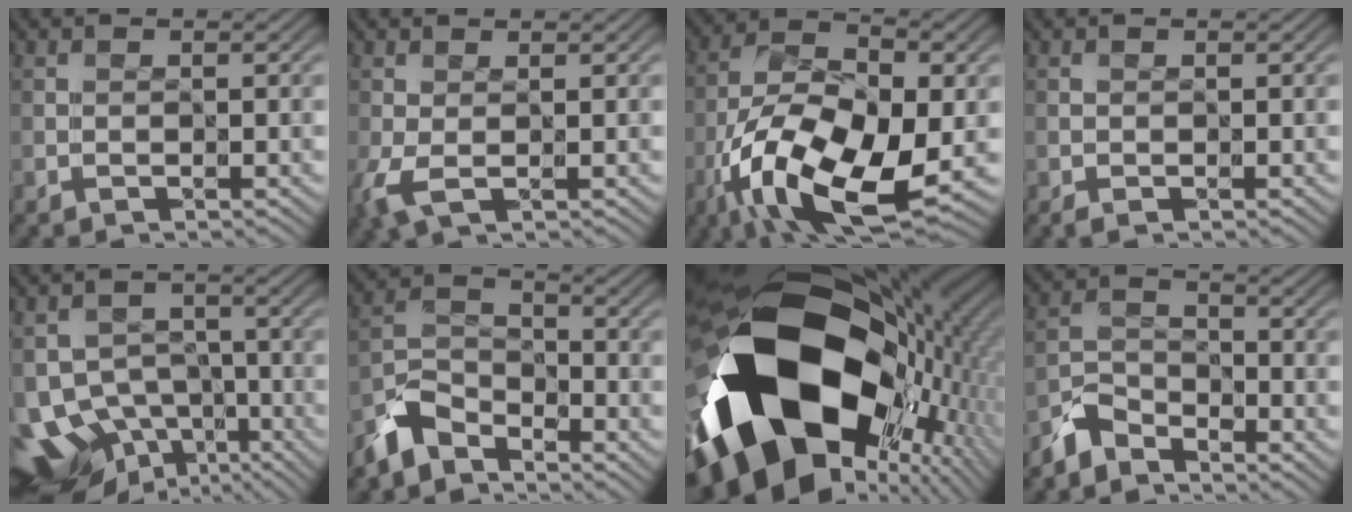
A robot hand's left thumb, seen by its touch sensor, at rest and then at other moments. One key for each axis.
{"total": 2.6, "fx": -0.5, "fy": 1.1, "fz": 2.3, "tx": -0.070, "ty": -0.008, "tz": -0.008}
{"total": 15.7, "fx": -6.7, "fy": 7.3, "fz": 12.3, "tx": -0.241, "ty": -0.025, "tz": -0.131}
{"total": 0.7, "fx": -0.4, "fy": 0.3, "fz": 0.5, "tx": -0.011, "ty": -0.002, "tz": -0.006}
{"total": 11.0, "fx": -6.8, "fy": 7.3, "fz": 4.7, "tx": -0.103, "ty": -0.025, "tz": -0.101}
{"total": 5.5, "fx": -4.7, "fy": 2.4, "fz": 1.5, "tx": -0.037, "ty": -0.002, "tz": -0.110}
{"total": 21.9, "fx": -4.4, "fy": 14.9, "fz": 15.4, "tx": -0.324, "ty": -0.071, "tz": -0.049}
{"total": 4.0, "fx": -3.7, "fy": 1.5, "fz": 0.5, "tx": -0.015, "ty": -0.002, "tz": -0.089}